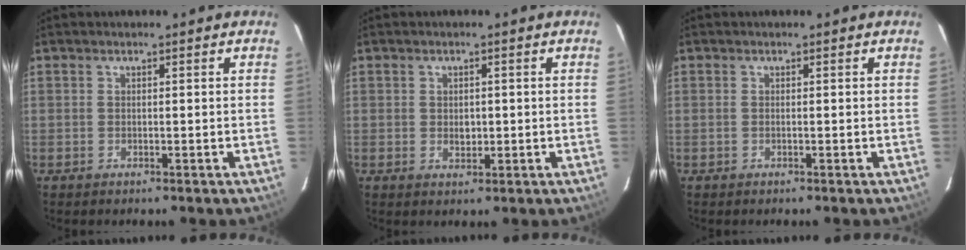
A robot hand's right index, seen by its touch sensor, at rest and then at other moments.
{"total": 2.4, "force": [-0.2, 1.9, 1.4], "torque": [-0.022, 0.001, -0.001]}
{"total": 0.0}